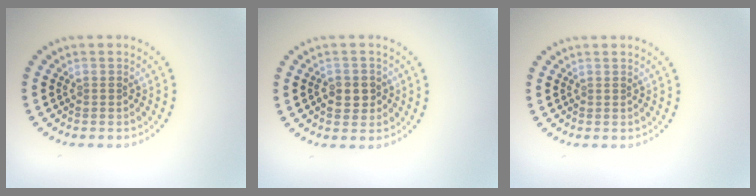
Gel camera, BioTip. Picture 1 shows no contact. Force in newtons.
{"total": 2.4, "press": 2.4, "slide": 0.4}
{"total": 0.0}